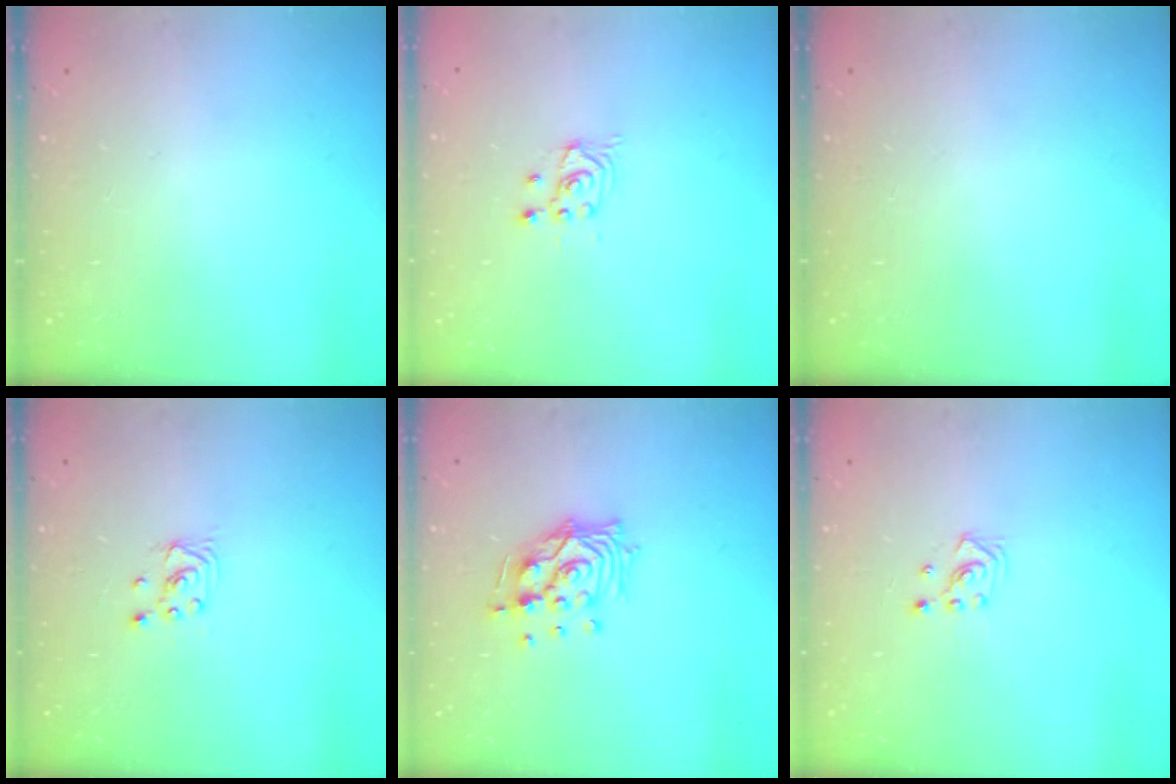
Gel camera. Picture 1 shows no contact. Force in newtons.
{"total": 2.6, "press": 2.5, "slide": 0.3}
{"total": 0.0}
{"total": 1.7, "press": 1.6, "slide": 0.1}
{"total": 12.8, "press": 12.7, "slide": 1.6}
{"total": 2.6, "press": 2.6, "slide": 0.3}